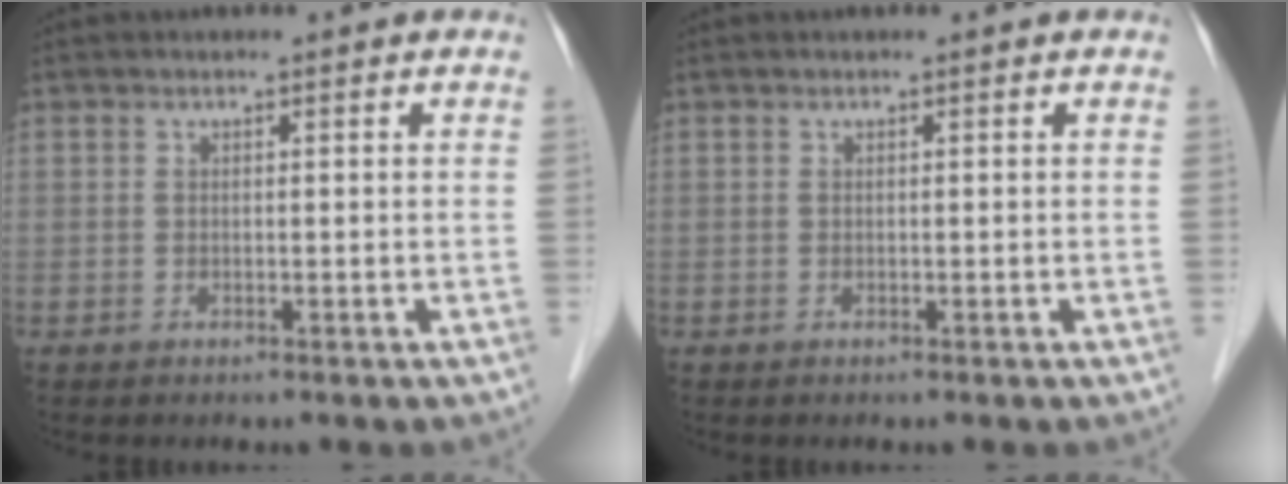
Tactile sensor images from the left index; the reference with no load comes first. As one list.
[{"total": 0.0}]